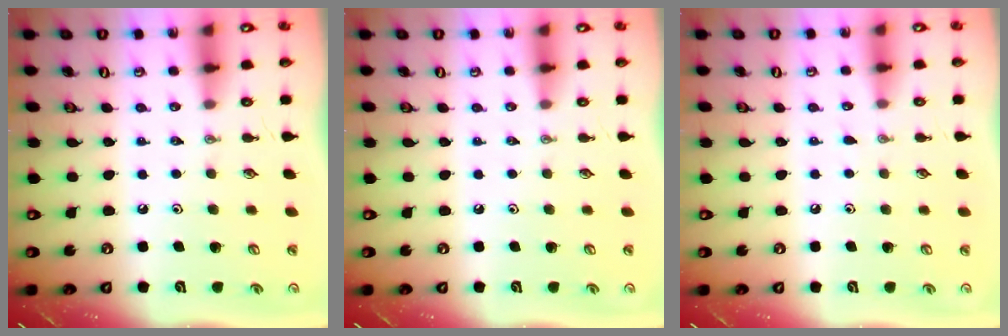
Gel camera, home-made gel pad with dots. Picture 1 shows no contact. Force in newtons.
{"total": 0.0}
{"total": 2.4, "press": 2.4, "slide": 0.4}